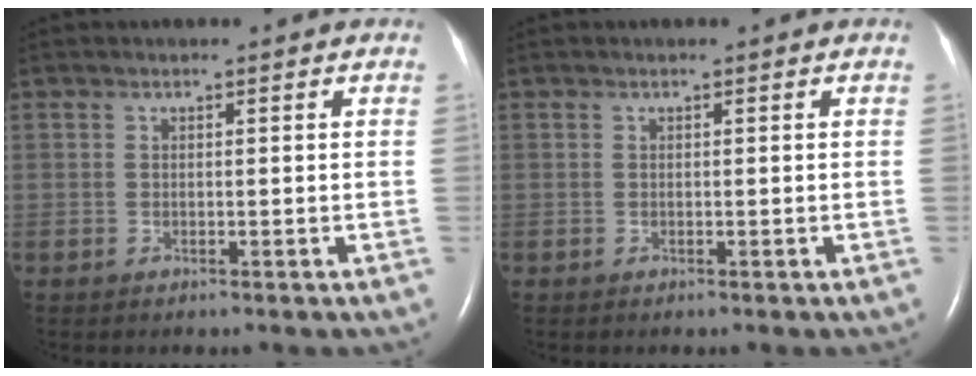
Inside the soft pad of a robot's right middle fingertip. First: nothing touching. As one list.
[{"total": 0.0}]